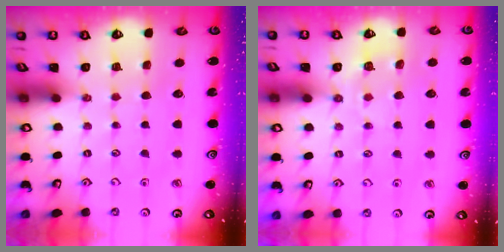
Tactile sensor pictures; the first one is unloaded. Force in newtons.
{"total": 4.5, "press": 4.4, "slide": 1.1}